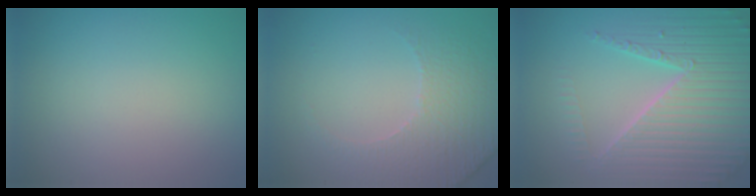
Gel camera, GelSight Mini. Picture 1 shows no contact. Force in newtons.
{"total": 4.9, "press": 3.5, "slide": 3.5}
{"total": 6.4, "press": 6.2, "slide": 1.5}